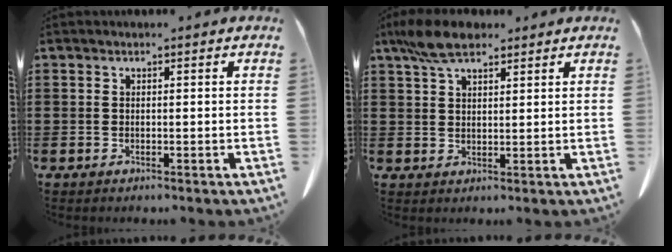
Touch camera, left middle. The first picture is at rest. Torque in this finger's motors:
{"motor_torque": [1.07, 0.97, 0.13, 0.08]}